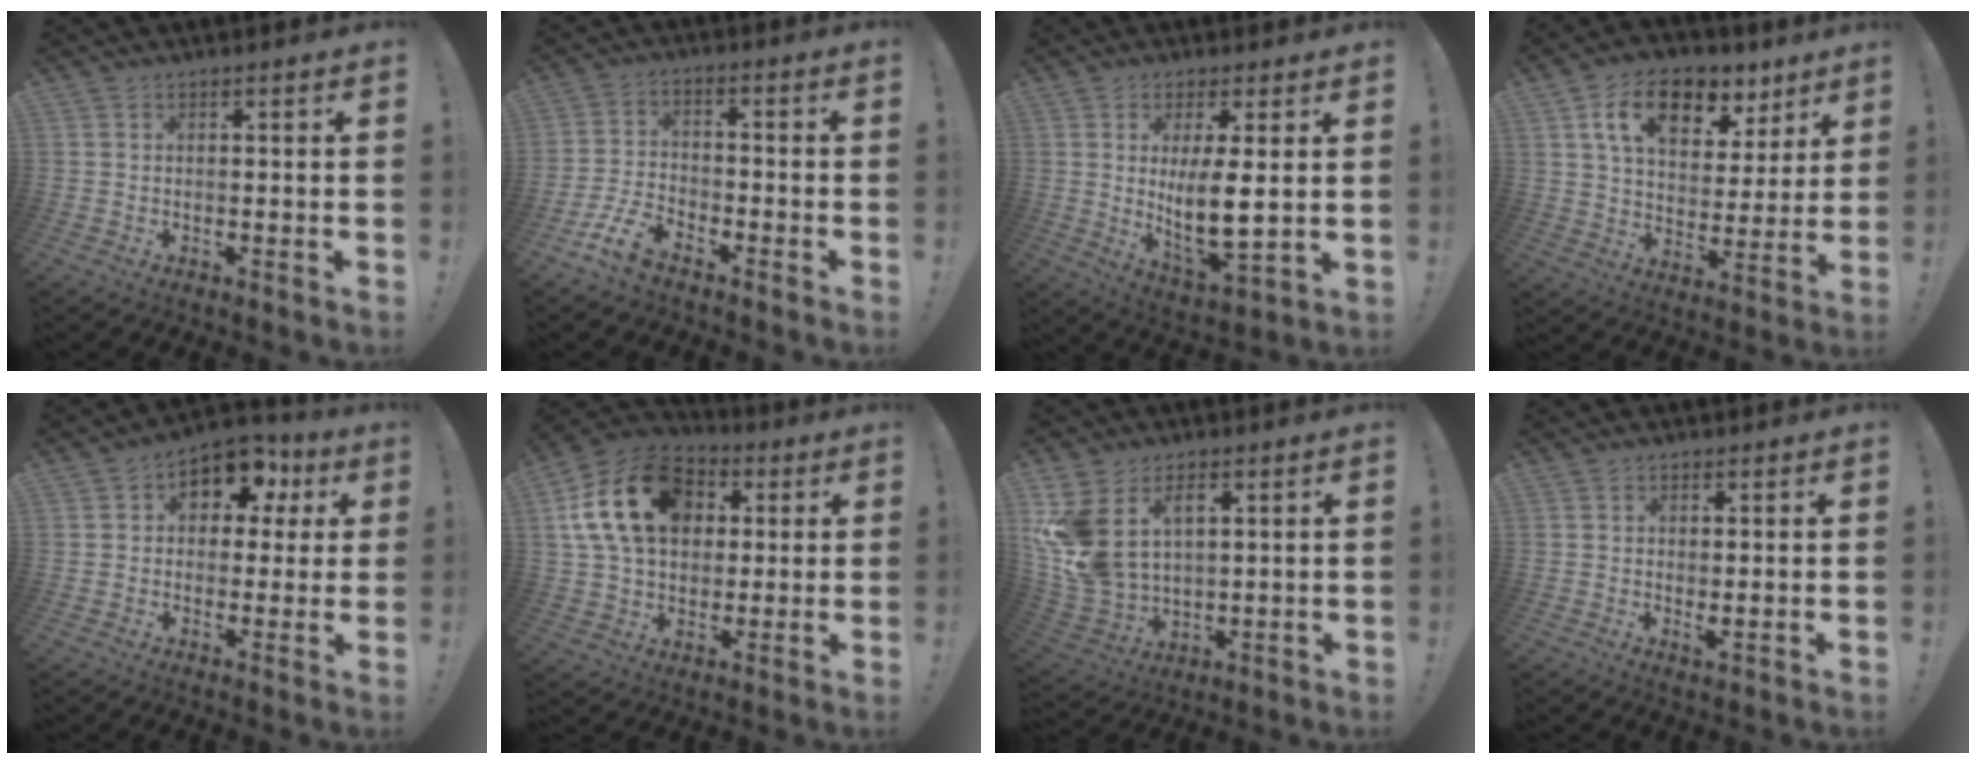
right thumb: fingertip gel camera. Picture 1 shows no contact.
{"total": 8.2, "force": [-6.0, 3.6, 4.2], "torque": [-0.103, 0.025, -0.112]}
{"total": 11.0, "force": [1.8, 3.9, 10.1], "torque": [-0.172, -0.032, 0.031]}
{"total": 15.7, "force": [8.6, 9.3, 9.3], "torque": [-0.147, -0.034, 0.153]}
{"total": 9.7, "force": [4.1, 7.1, 5.3], "torque": [-0.064, -0.018, 0.078]}
{"total": 21.0, "force": [5.9, 15.1, 13.3], "torque": [-0.225, -0.005, 0.111]}
{"total": 14.5, "force": [5.6, 10.2, 8.7], "torque": [-0.191, -0.032, 0.108]}
{"total": 1.8, "force": [0.5, 0.7, 1.5], "torque": [-0.028, -0.002, 0.011]}